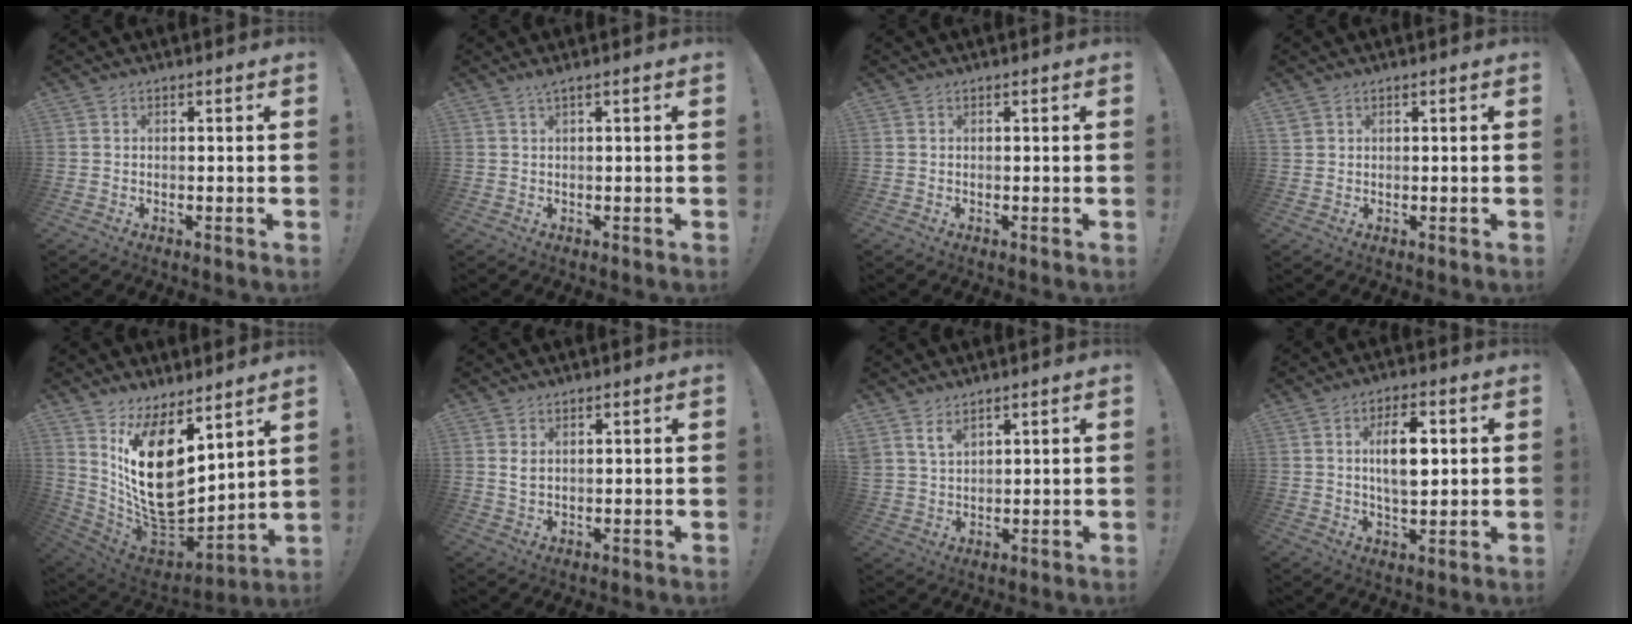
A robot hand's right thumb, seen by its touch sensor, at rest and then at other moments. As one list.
[{"total": 1.5, "force": [0.5, -0.4, 1.3], "torque": [-0.020, -0.004, 0.008]}, {"total": 0.0}, {"total": 1.7, "force": [1.0, 1.2, 0.6], "torque": [-0.011, -0.001, 0.020]}, {"total": 20.9, "force": [4.8, 12.1, 16.3], "torque": [-0.313, -0.049, 0.101]}, {"total": 2.6, "force": [1.4, 1.3, 1.7], "torque": [-0.025, -0.003, 0.024]}, {"total": 4.9, "force": [3.8, 2.3, 2.1], "torque": [-0.038, -0.023, 0.072]}, {"total": 10.2, "force": [1.8, 5.1, 8.7], "torque": [-0.145, -0.001, 0.025]}]